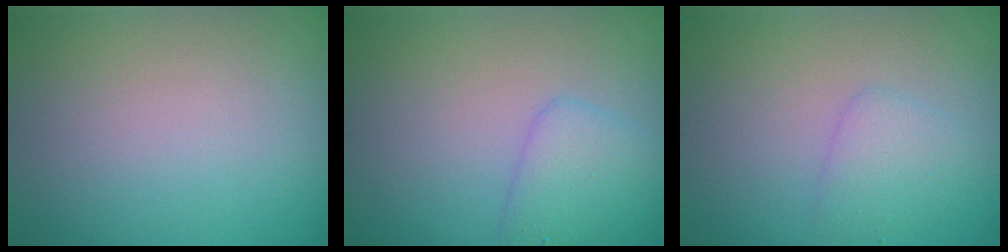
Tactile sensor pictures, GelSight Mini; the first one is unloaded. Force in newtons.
{"total": 2.4, "press": 2.4, "slide": 0.1}
{"total": 1.9, "press": 1.9, "slide": 0.0}